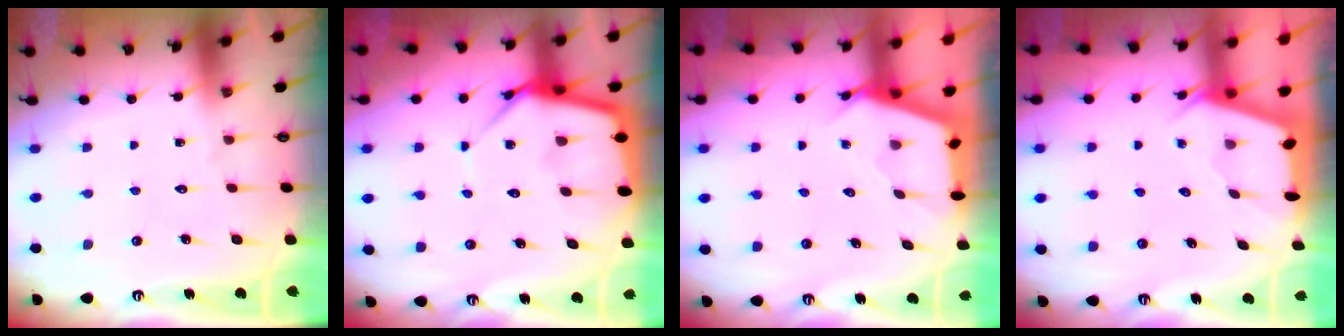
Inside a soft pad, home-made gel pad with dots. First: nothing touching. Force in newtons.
{"total": 10.9, "press": 10.9, "slide": 0.9}
{"total": 2.7, "press": 2.7, "slide": 0.3}
{"total": 2.2, "press": 2.2, "slide": 0.3}